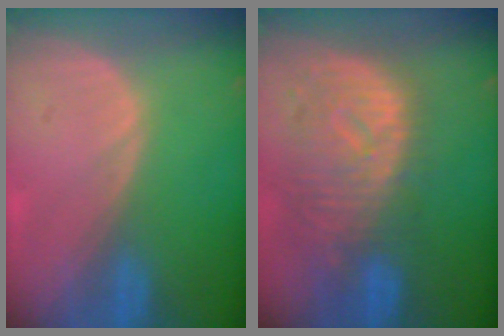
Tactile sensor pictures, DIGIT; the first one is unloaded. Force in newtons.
{"total": 10.8, "press": 9.6, "slide": 5.0}